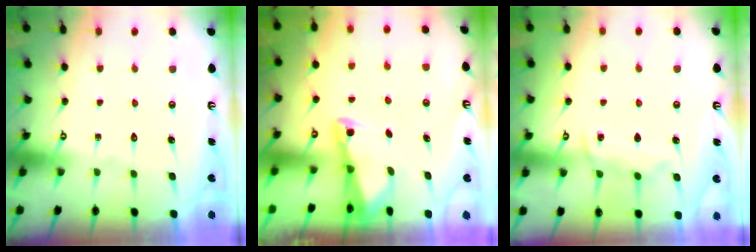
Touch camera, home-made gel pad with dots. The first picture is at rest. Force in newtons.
{"total": 2.0, "press": 2.0, "slide": 0.3}
{"total": 8.1, "press": 8.0, "slide": 0.9}